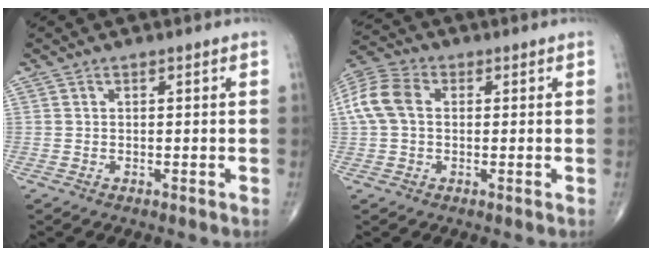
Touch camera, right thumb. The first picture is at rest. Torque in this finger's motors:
{"motor_torque": [-0.34, 0.56, 0.60, -0.09, 0.20]}